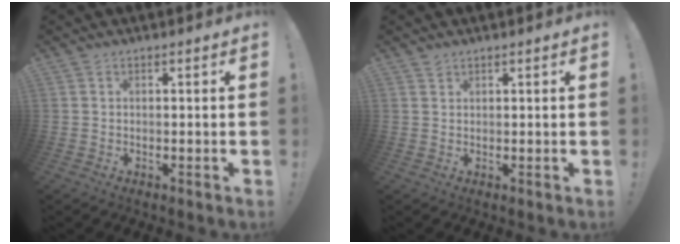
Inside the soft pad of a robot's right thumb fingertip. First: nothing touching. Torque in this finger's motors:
{"motor_torque": [-0.33, -0.21, 0.14, -0.05, 0.01]}